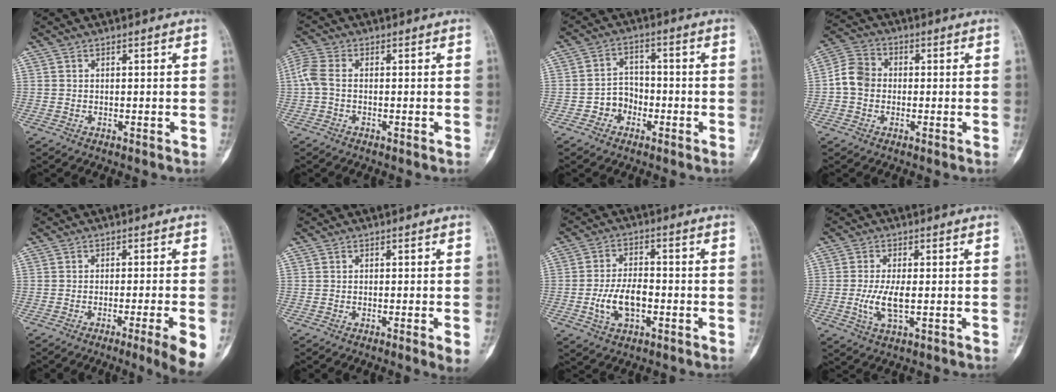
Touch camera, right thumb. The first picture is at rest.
{"total": 4.2, "force": [-0.6, 2.5, 3.4], "torque": [-0.094, 0.013, -0.023]}
{"total": 5.1, "force": [-2.2, 4.2, 1.7], "torque": [0.000, 0.027, -0.045]}
{"total": 6.3, "force": [-0.8, 5.2, 3.3], "torque": [-0.048, 0.019, -0.029]}
{"total": 7.3, "force": [-3.8, -0.7, 6.2], "torque": [-0.086, -0.002, -0.058]}
{"total": 2.5, "force": [-0.9, 0.1, 2.3], "torque": [-0.034, -0.006, -0.015]}
{"total": 8.0, "force": [-2.2, 4.4, 6.3], "torque": [-0.115, 0.016, -0.039]}
{"total": 5.7, "force": [-0.8, 1.9, 5.3], "torque": [-0.116, -0.008, -0.014]}